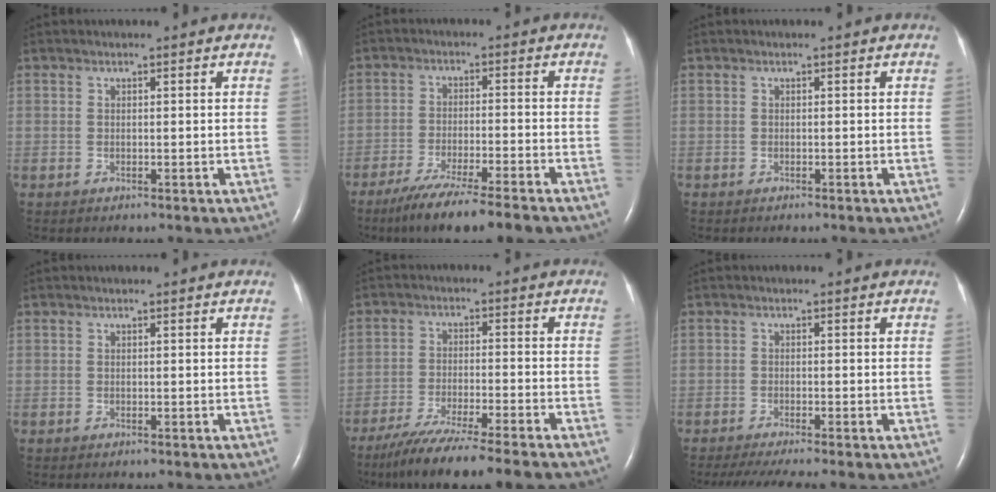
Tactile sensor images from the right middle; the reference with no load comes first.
{"total": 11.6, "force": [-9.2, -0.2, 7.0], "torque": [-0.110, -0.033, -0.148]}
{"total": 0.7, "force": [-0.6, 0.2, 0.3], "torque": [-0.008, -0.001, -0.008]}
{"total": 0.0}
{"total": 12.6, "force": [-10.5, -0.8, 6.9], "torque": [-0.107, -0.042, -0.168]}
{"total": 6.2, "force": [-5.1, -0.4, 3.4], "torque": [-0.051, -0.017, -0.083]}